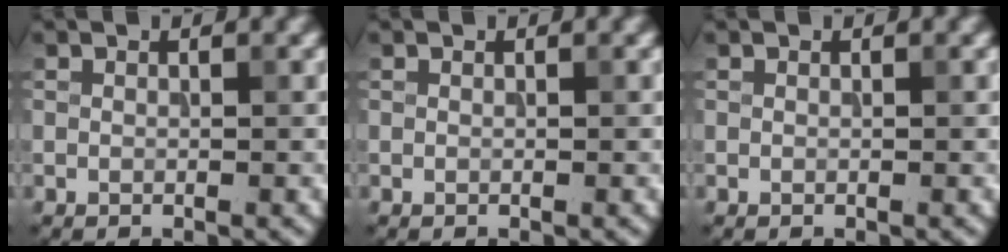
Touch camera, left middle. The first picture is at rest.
{"total": 0.0}
{"total": 0.0}